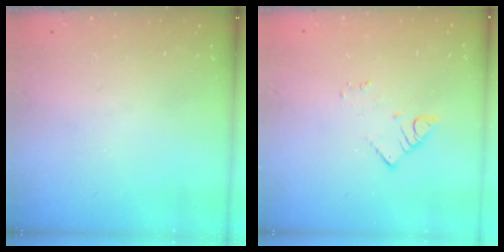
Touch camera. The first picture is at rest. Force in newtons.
{"total": 2.7, "press": 2.7, "slide": 0.4}